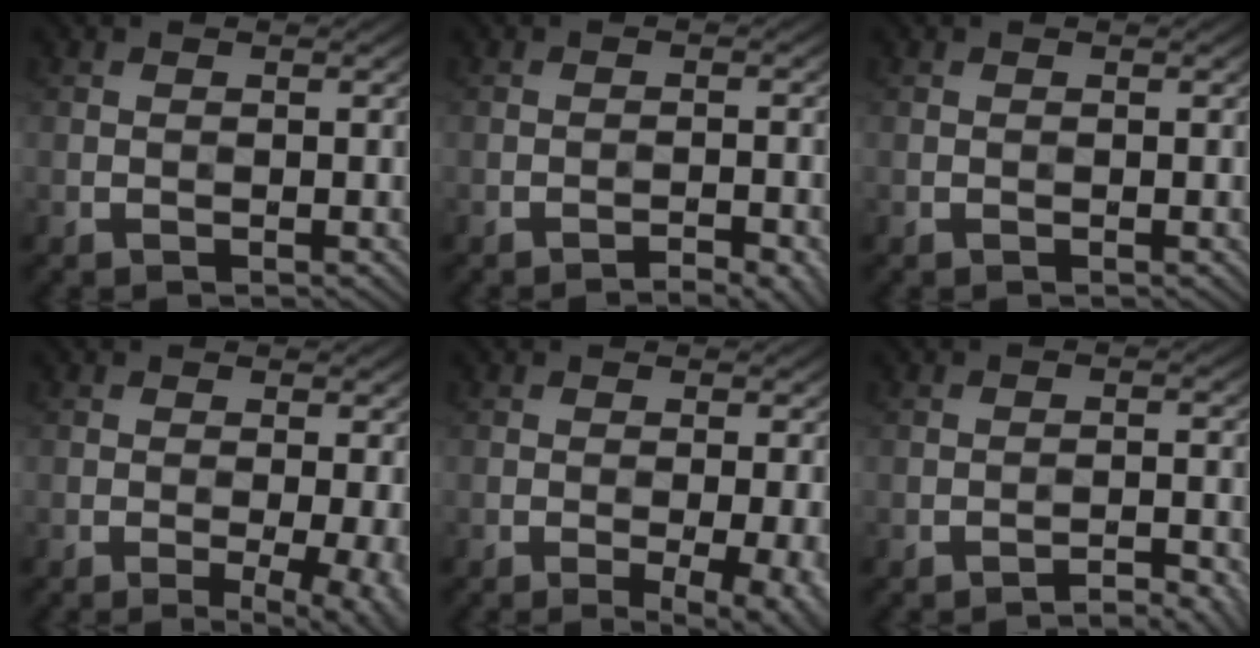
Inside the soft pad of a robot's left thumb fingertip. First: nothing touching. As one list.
[{"total": 3.6, "force": [-2.6, 0.5, 2.3], "torque": [-0.038, 0.012, -0.042]}, {"total": 0.0}, {"total": 5.2, "force": [-1.4, 1.4, 4.9], "torque": [-0.066, -0.007, -0.014]}, {"total": 4.5, "force": [-1.4, 1.0, 4.2], "torque": [-0.064, -0.005, -0.016]}, {"total": 3.5, "force": [-2.8, 0.4, 2.0], "torque": [-0.027, 0.015, -0.046]}]